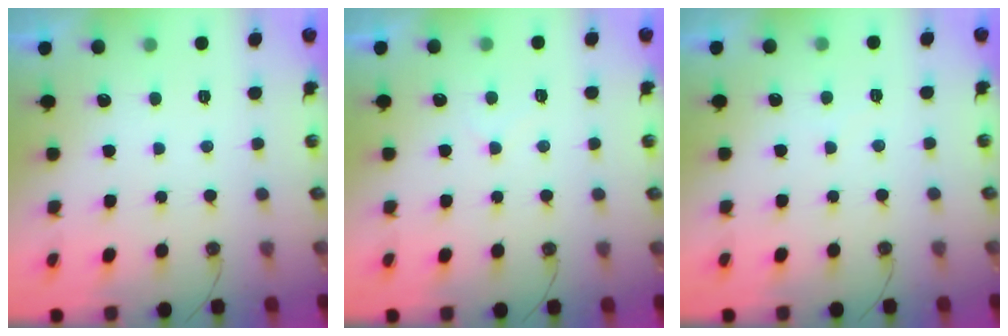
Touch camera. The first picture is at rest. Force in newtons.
{"total": 6.2, "press": 6.2, "slide": 0.8}
{"total": 2.4, "press": 2.4, "slide": 0.4}